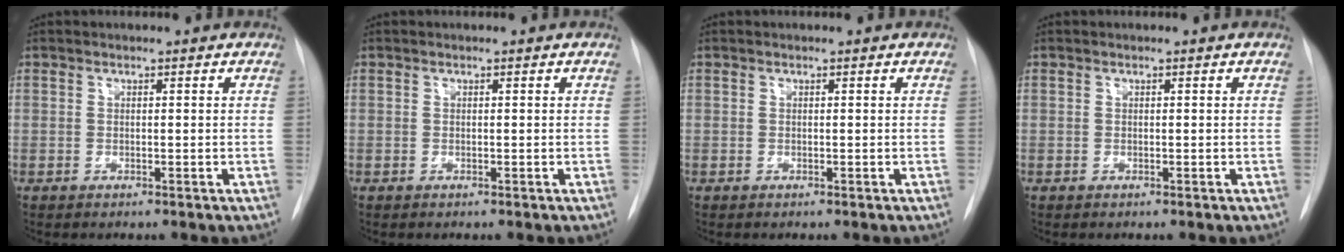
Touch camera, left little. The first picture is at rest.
{"total": 0.0}
{"total": 0.0}
{"total": 0.0}